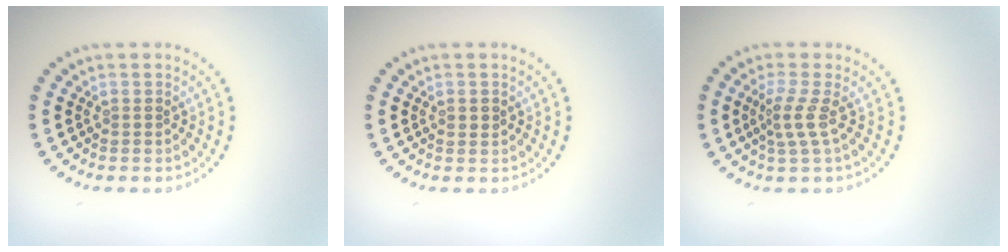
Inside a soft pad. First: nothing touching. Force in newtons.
{"total": 1.0, "press": 1.0, "slide": 0.1}
{"total": 2.2, "press": 1.5, "slide": 1.6}